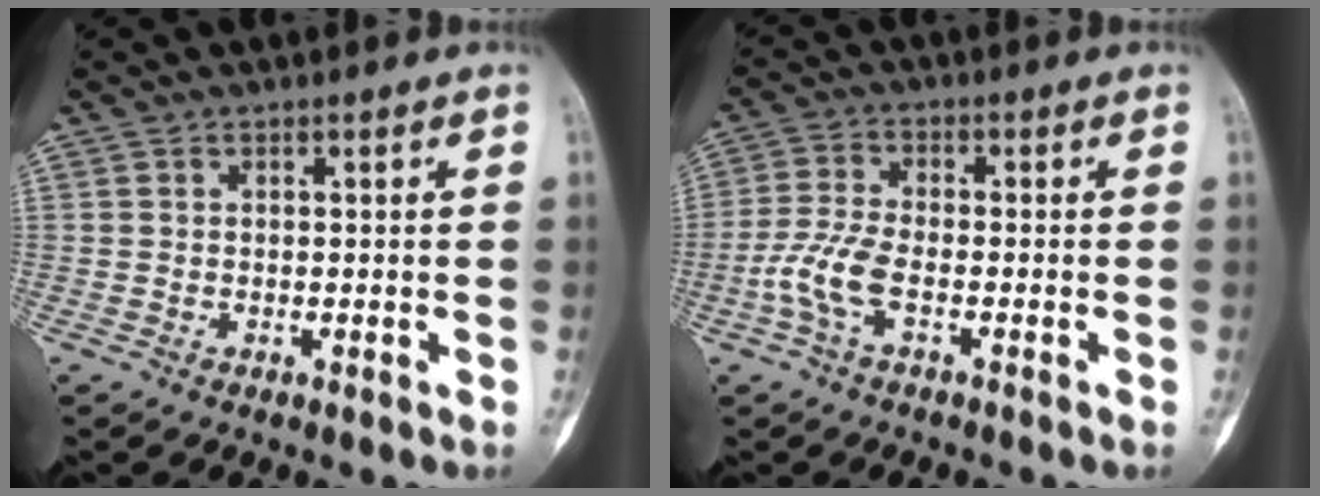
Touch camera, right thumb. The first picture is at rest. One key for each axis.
{"total": 6.5, "fx": -2.5, "fy": 2.5, "fz": 5.5, "tx": -0.134, "ty": 0.014, "tz": -0.054}